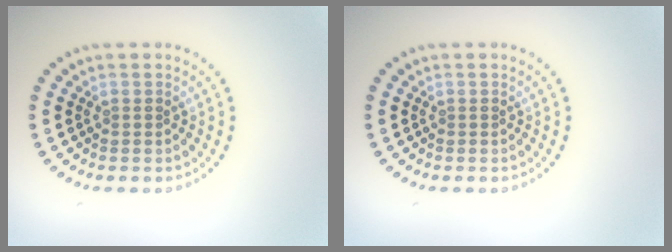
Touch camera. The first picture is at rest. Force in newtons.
{"total": 0.0}